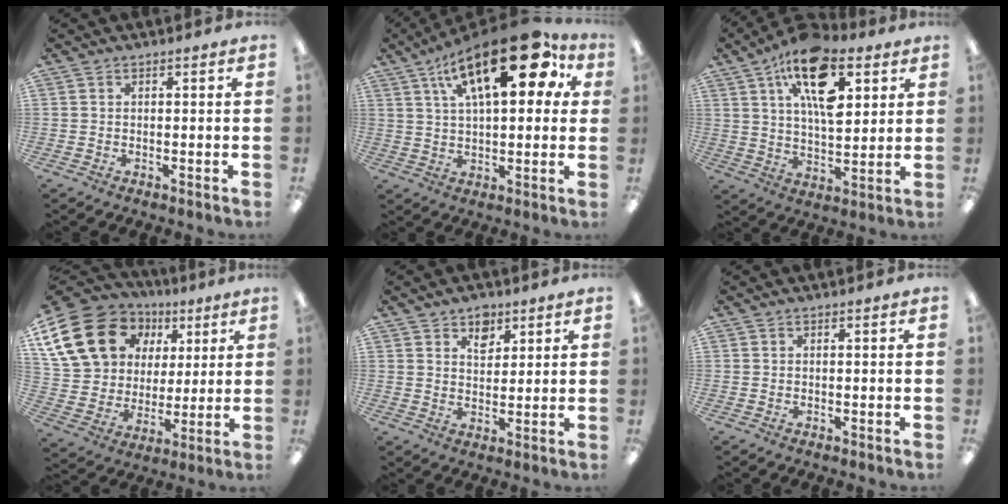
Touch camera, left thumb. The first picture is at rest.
{"total": 23.1, "force": [10.4, 9.9, 18.1], "torque": [-0.273, -0.036, 0.161]}
{"total": 18.1, "force": [9.0, 8.8, 13.0], "torque": [-0.204, -0.028, 0.153]}
{"total": 21.1, "force": [9.7, 15.5, 10.5], "torque": [-0.229, -0.020, 0.192]}
{"total": 5.4, "force": [3.9, 3.3, 1.7], "torque": [-0.006, -0.018, 0.065]}
{"total": 0.0}